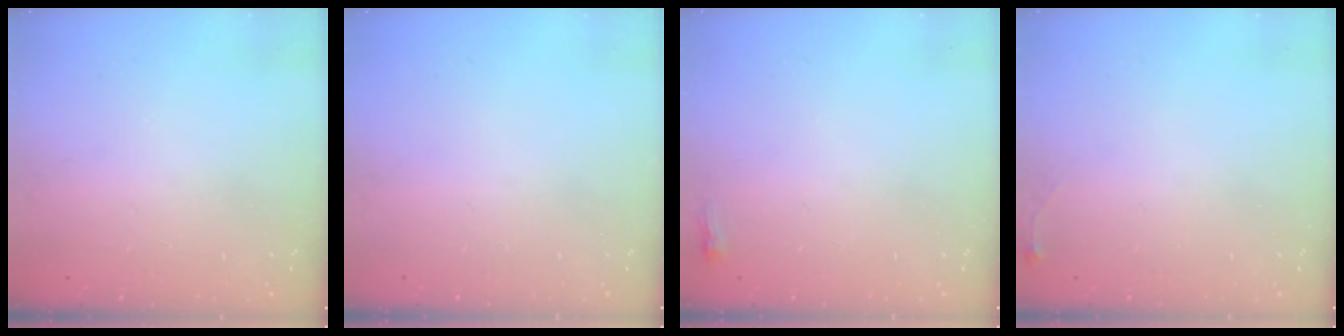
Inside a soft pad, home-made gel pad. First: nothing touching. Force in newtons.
{"total": 0.0}
{"total": 2.2, "press": 2.2, "slide": 0.6}
{"total": 4.0, "press": 3.9, "slide": 0.6}